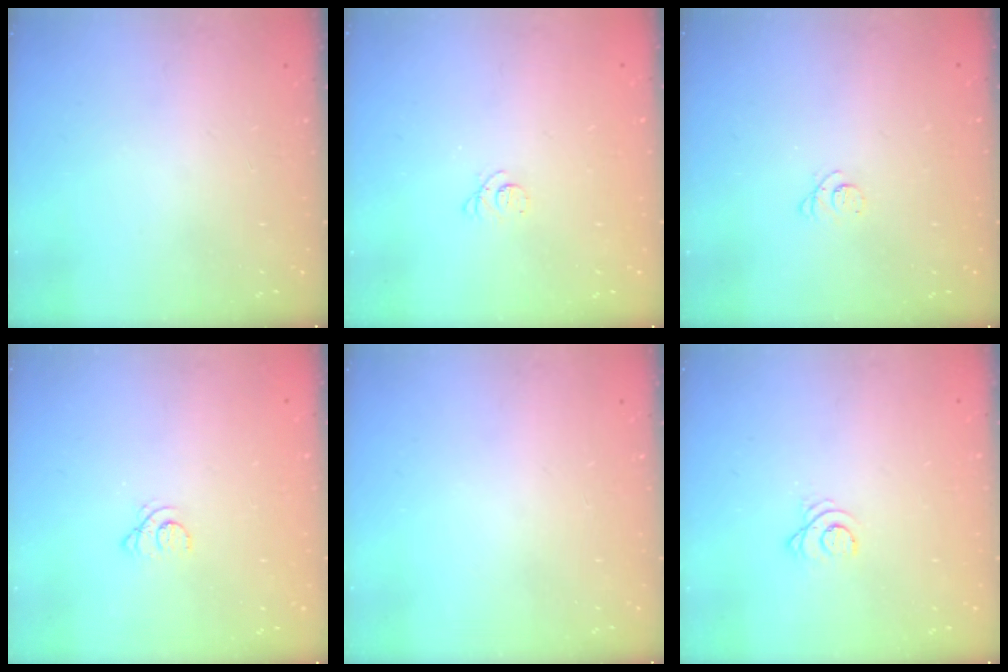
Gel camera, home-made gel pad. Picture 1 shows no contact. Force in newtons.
{"total": 2.3, "press": 2.3, "slide": 0.3}
{"total": 2.5, "press": 2.5, "slide": 0.3}
{"total": 1.6, "press": 1.6, "slide": 0.2}
{"total": 0.0}
{"total": 2.7, "press": 2.7, "slide": 0.3}